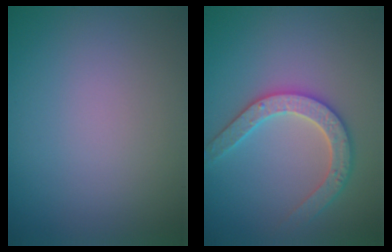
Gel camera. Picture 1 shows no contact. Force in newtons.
{"total": 3.5, "press": 3.4, "slide": 0.5}